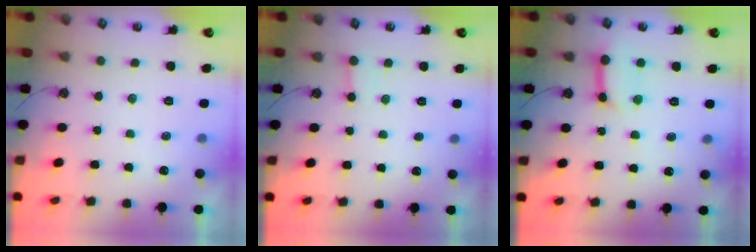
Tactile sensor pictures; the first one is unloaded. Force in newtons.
{"total": 2.8, "press": 2.8, "slide": 0.4}
{"total": 10.5, "press": 10.4, "slide": 1.2}